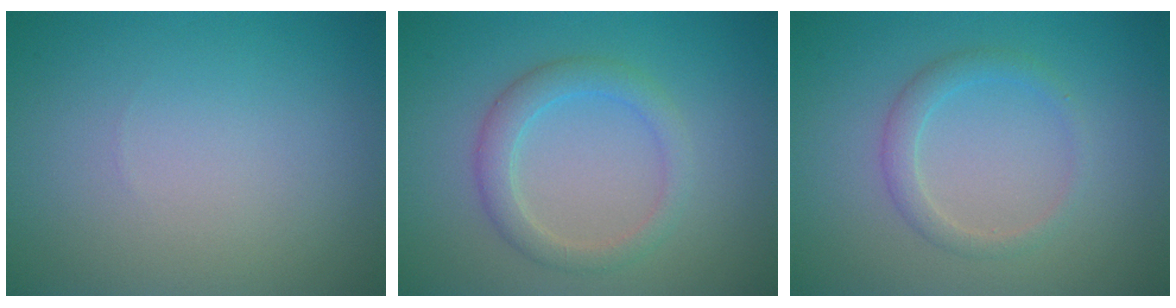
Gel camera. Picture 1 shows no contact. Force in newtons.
{"total": 2.8, "press": 2.8, "slide": 0.1}
{"total": 1.9, "press": 1.9, "slide": 0.1}